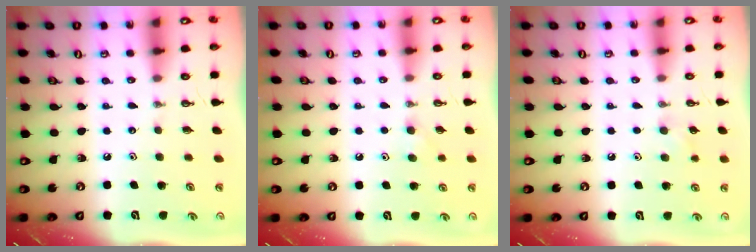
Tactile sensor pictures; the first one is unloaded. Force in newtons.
{"total": 3.9, "press": 3.6, "slide": 1.3}
{"total": 7.3, "press": 5.7, "slide": 4.6}